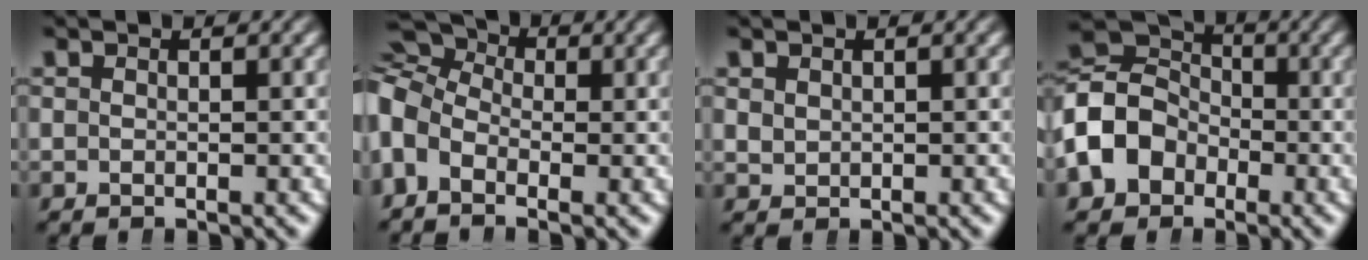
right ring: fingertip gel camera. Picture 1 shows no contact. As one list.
[{"total": 8.7, "force": [1.2, 7.4, 4.4], "torque": [-0.091, 0.006, -0.003]}, {"total": 1.0, "force": [0.7, 0.8, 0.0], "torque": [-0.005, -0.005, 0.024]}, {"total": 10.3, "force": [-0.6, 9.0, 4.9], "torque": [-0.125, -0.022, -0.008]}]